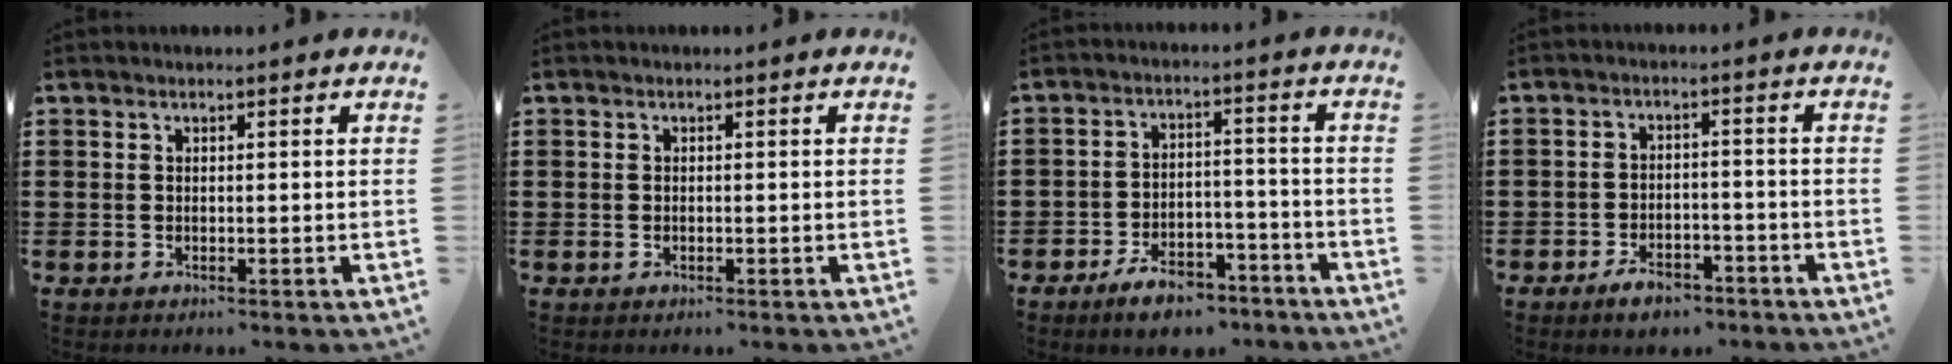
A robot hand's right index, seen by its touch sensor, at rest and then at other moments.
{"total": 0.0}
{"total": 6.6, "force": [-5.5, 2.2, 2.8], "torque": [-0.047, 0.017, -0.100]}
{"total": 4.1, "force": [-3.5, 1.5, 1.5], "torque": [-0.023, 0.012, -0.067]}